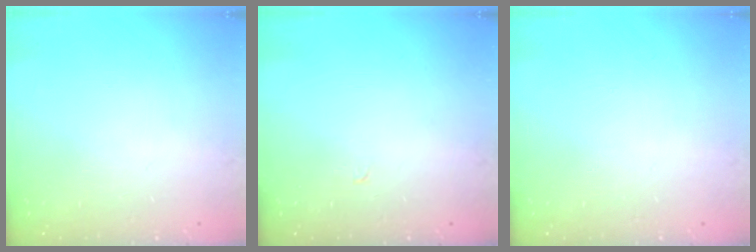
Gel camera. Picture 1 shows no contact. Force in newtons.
{"total": 0.0}
{"total": 0.0}